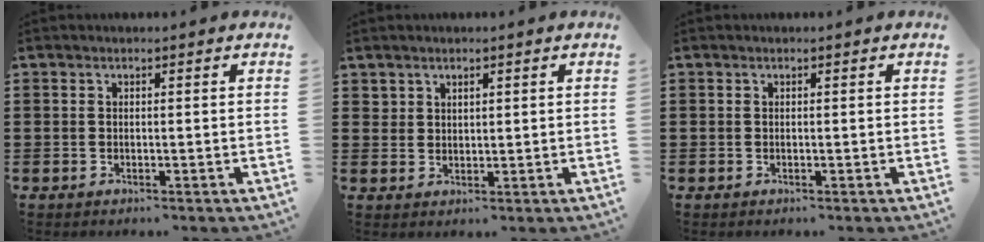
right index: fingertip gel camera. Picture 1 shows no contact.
{"total": 1.9, "force": [1.6, 1.0, 0.2], "torque": [-0.008, 0.004, 0.033]}
{"total": 0.0}